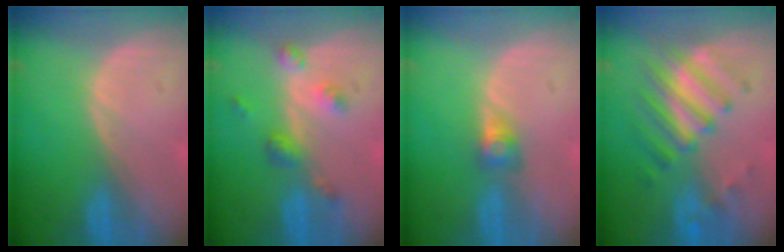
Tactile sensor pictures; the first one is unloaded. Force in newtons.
{"total": 4.7, "press": 4.2, "slide": 2.2}
{"total": 2.8, "press": 2.4, "slide": 1.5}
{"total": 7.8, "press": 7.3, "slide": 2.6}